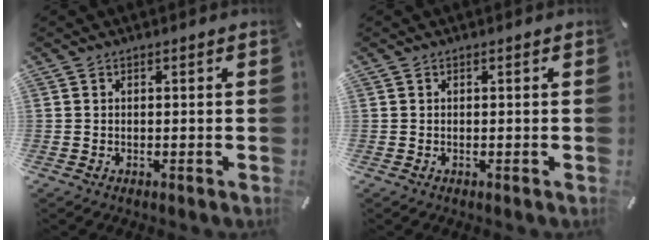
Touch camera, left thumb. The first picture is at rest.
{"total": 0.0}